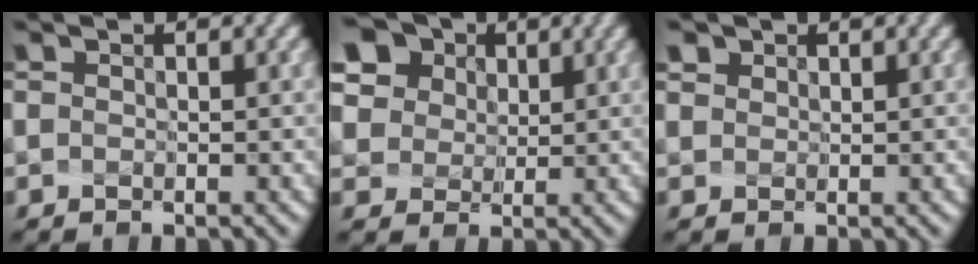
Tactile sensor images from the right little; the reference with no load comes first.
{"total": 10.1, "force": [5.4, 7.7, 3.7], "torque": [-0.115, 0.023, 0.102]}
{"total": 1.6, "force": [1.0, 1.1, 0.4], "torque": [-0.008, 0.015, 0.017]}